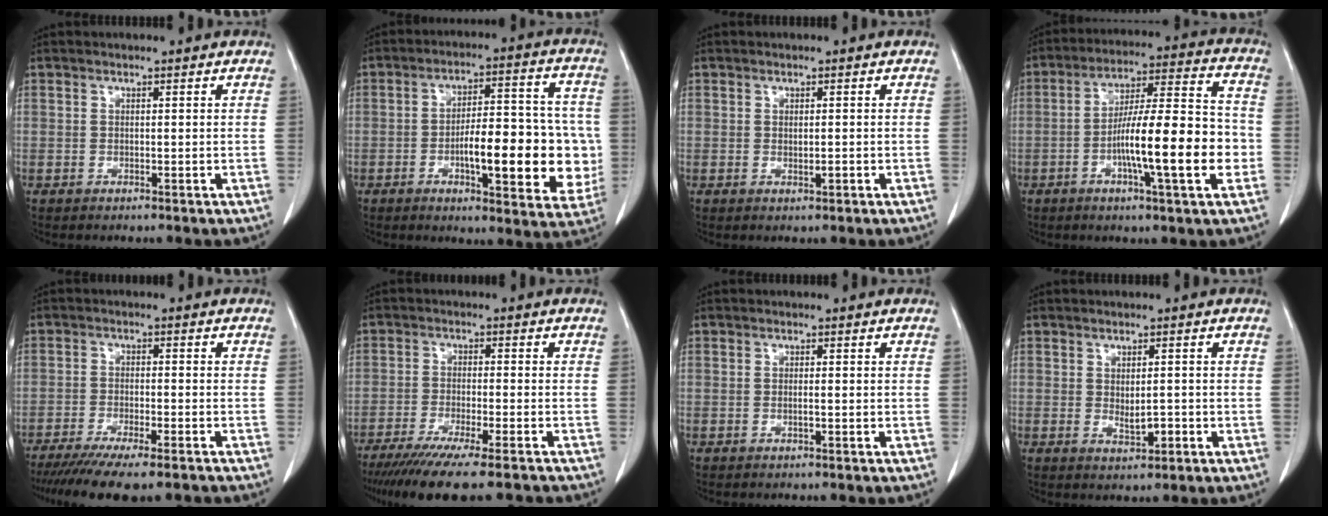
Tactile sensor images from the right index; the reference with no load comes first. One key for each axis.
{"total": 16.4, "fx": -3.2, "fy": 5.1, "fz": 15.2, "tx": -0.201, "ty": 0.023, "tz": -0.039}
{"total": 1.1, "fx": -0.3, "fy": 0.2, "fz": 1.0, "tx": -0.018, "ty": -0.003, "tz": -0.002}
{"total": 15.8, "fx": -3.9, "fy": 1.5, "fz": 15.2, "tx": -0.251, "ty": 0.009, "tz": -0.064}
{"total": 13.9, "fx": -11.4, "fy": 1.8, "fz": 7.7, "tx": -0.118, "ty": -0.026, "tz": -0.173}
{"total": 15.8, "fx": -13.1, "fy": 1.1, "fz": 8.8, "tx": -0.122, "ty": -0.044, "tz": -0.201}
{"total": 0.7, "fx": -0.2, "fy": 0.0, "fz": 0.6, "tx": -0.013, "ty": 0.001, "tz": -0.003}
{"total": 2.7, "fx": -0.5, "fy": 1.0, "fz": 2.4, "tx": -0.043, "ty": -0.004, "tz": -0.002}